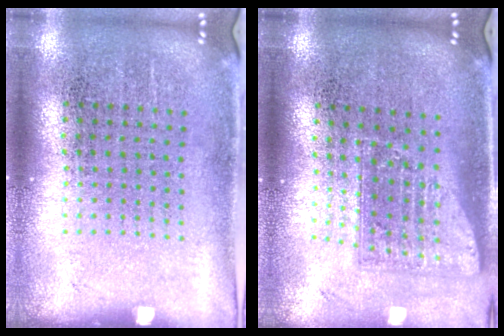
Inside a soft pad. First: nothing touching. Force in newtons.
{"total": 1.7, "press": 1.3, "slide": 1.0}